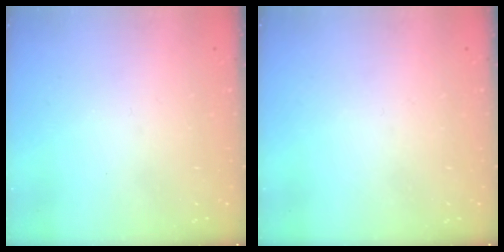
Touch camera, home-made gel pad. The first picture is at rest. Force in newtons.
{"total": 0.0}